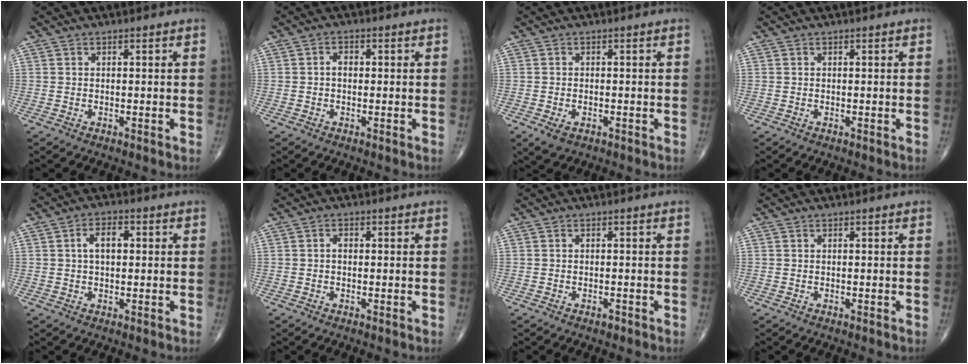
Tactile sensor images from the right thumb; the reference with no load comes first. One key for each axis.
{"total": 1.9, "fx": 0.0, "fy": 1.3, "fz": 1.4, "tx": -0.014, "ty": 0.008, "tz": -0.004}
{"total": 3.0, "fx": -1.2, "fy": 1.8, "fz": 2.0, "tx": -0.038, "ty": 0.002, "tz": -0.012}
{"total": 0.0}
{"total": 4.7, "fx": 0.7, "fy": 2.6, "fz": 3.8, "tx": -0.062, "ty": 0.012, "tz": 0.009}
{"total": 1.2, "fx": -0.1, "fy": 0.8, "fz": 0.8, "tx": -0.007, "ty": 0.005, "tz": -0.004}
{"total": 0.9, "fx": -0.6, "fy": 0.5, "fz": 0.4, "tx": -0.005, "ty": 0.001, "tz": -0.011}
{"total": 0.0}